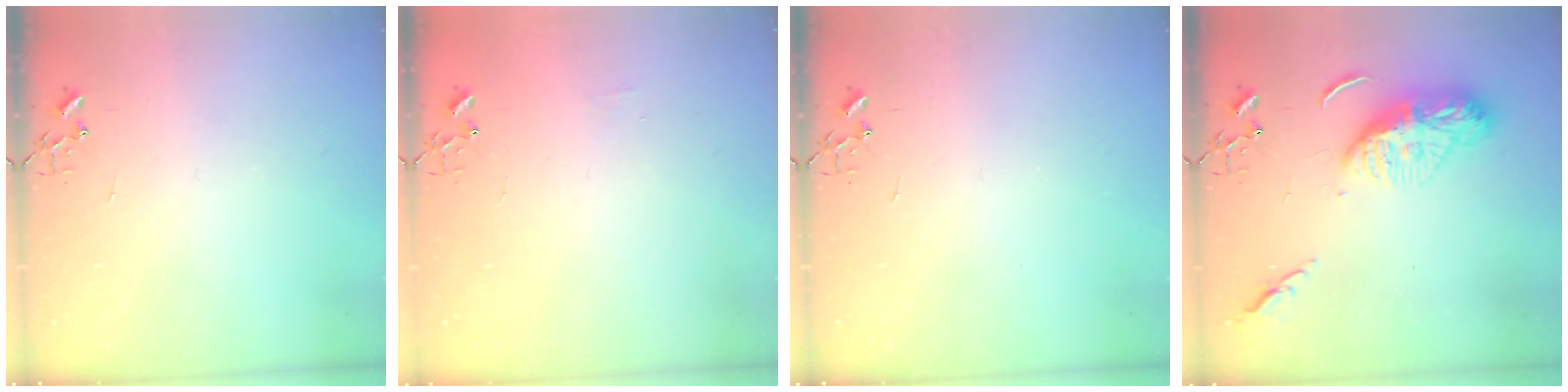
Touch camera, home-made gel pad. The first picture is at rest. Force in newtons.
{"total": 3.9, "press": 3.8, "slide": 0.6}
{"total": 0.0}
{"total": 13.3, "press": 13.2, "slide": 1.3}